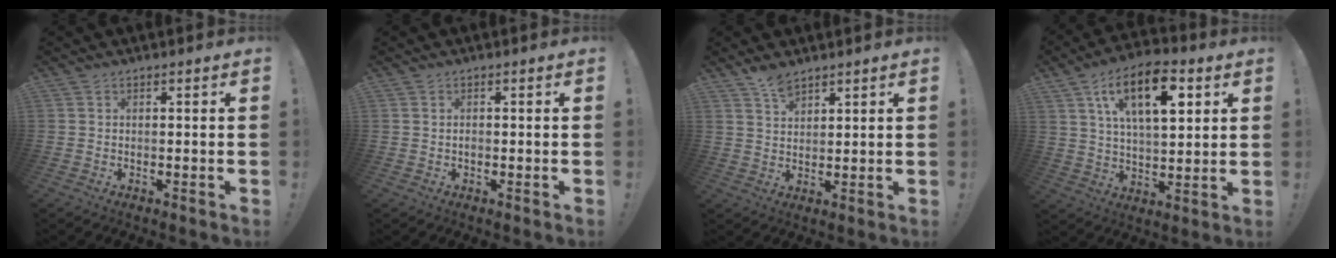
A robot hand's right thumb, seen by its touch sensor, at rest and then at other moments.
{"total": 0.7, "force": [-0.3, 0.5, 0.4], "torque": [-0.010, 0.003, -0.007]}
{"total": 4.8, "force": [3.9, 2.0, 1.8], "torque": [-0.025, -0.025, 0.070]}
{"total": 16.5, "force": [6.8, 8.0, 12.6], "torque": [-0.206, -0.002, 0.116]}